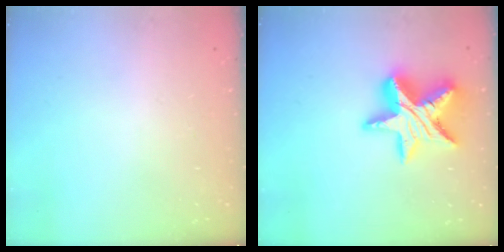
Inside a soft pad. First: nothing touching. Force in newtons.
{"total": 17.9, "press": 17.9, "slide": 1.4}